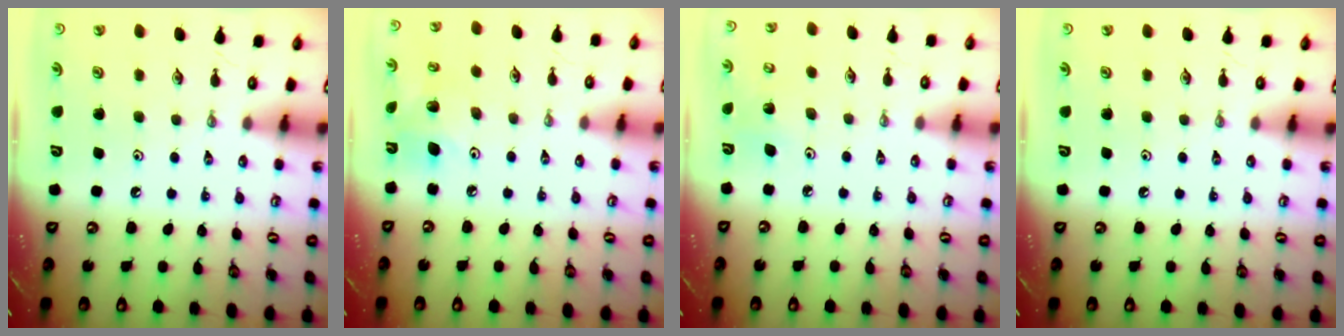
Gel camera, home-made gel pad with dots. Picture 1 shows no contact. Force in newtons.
{"total": 8.3, "press": 8.1, "slide": 2.0}
{"total": 4.5, "press": 4.4, "slide": 1.2}
{"total": 0.0}